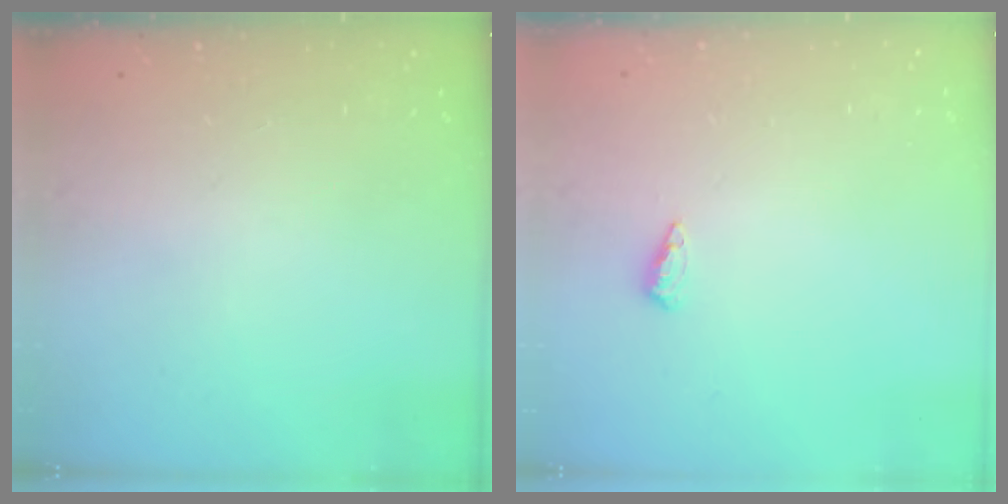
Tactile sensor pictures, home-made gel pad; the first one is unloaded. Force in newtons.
{"total": 6.1, "press": 6.0, "slide": 1.0}